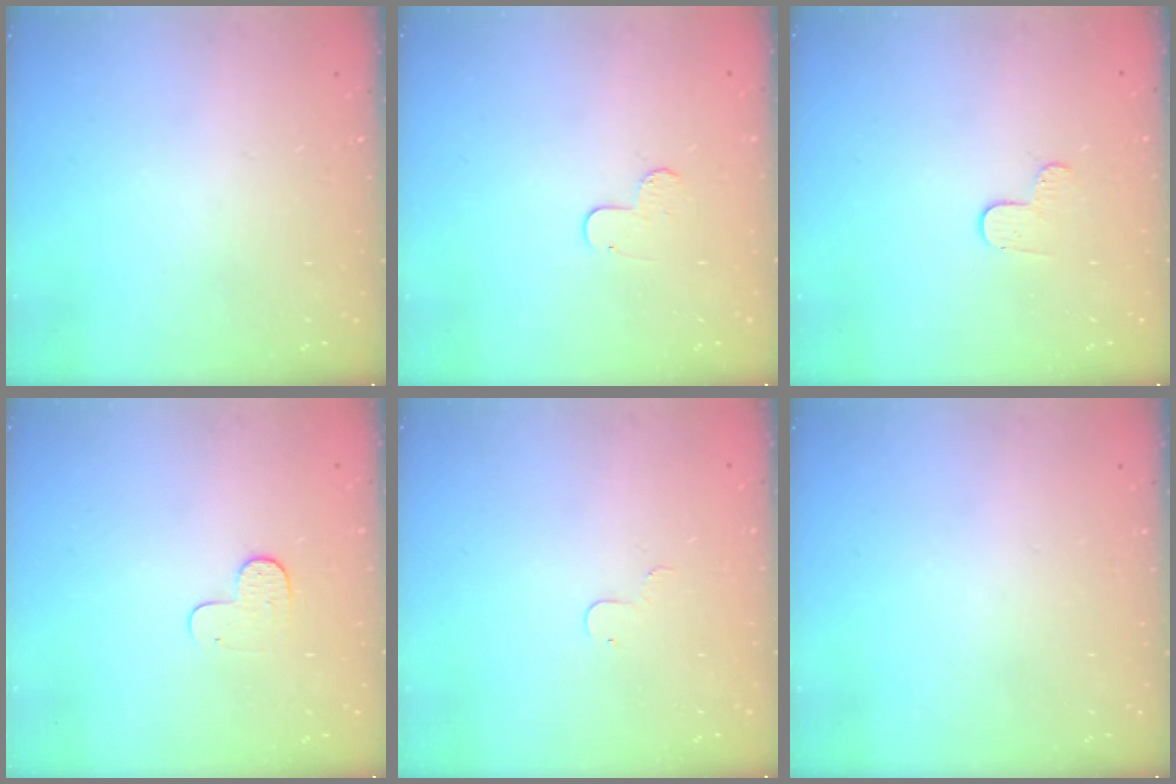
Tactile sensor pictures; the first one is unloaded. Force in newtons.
{"total": 5.2, "press": 5.1, "slide": 0.5}
{"total": 3.8, "press": 3.8, "slide": 0.4}
{"total": 5.4, "press": 5.4, "slide": 0.5}
{"total": 3.6, "press": 3.6, "slide": 0.4}
{"total": 0.0}